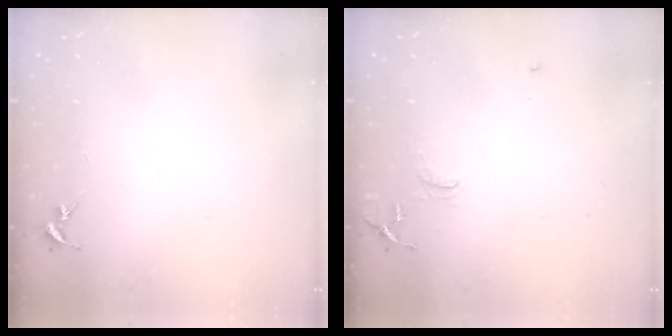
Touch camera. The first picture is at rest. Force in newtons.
{"total": 8.1, "press": 8.0, "slide": 0.7}